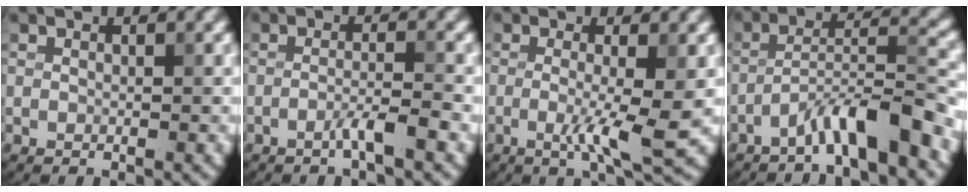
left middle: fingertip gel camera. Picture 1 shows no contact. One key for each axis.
{"total": 2.2, "fx": -1.2, "fy": 0.1, "fz": 1.9, "tx": -0.032, "ty": 0.009, "tz": -0.027}
{"total": 4.5, "fx": -0.6, "fy": 0.7, "fz": 4.4, "tx": -0.076, "ty": -0.013, "tz": -0.012}
{"total": 6.2, "fx": -4.0, "fy": 0.7, "fz": 4.7, "tx": -0.080, "ty": 0.019, "tz": -0.072}